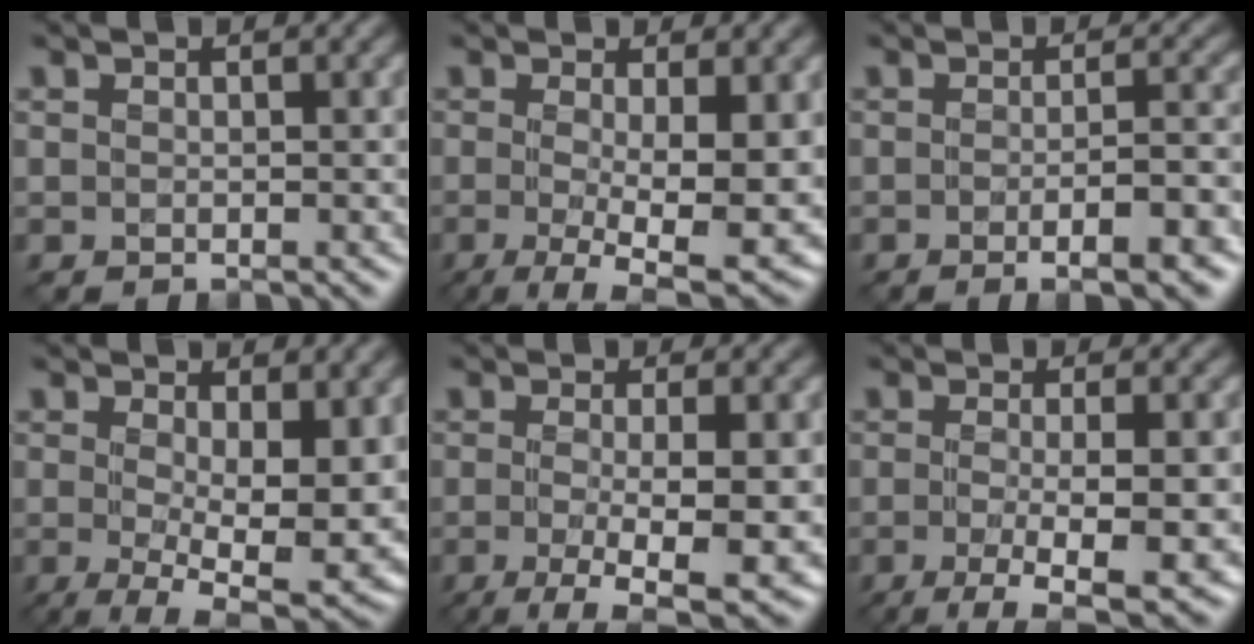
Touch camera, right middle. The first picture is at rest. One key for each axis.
{"total": 9.1, "fx": -1.3, "fy": 2.6, "fz": 8.6, "tx": -0.144, "ty": -0.024, "tz": -0.013}
{"total": 5.1, "fx": -2.0, "fy": 1.3, "fz": 4.4, "tx": -0.053, "ty": 0.002, "tz": -0.026}
{"total": 9.9, "fx": -0.4, "fy": 3.8, "fz": 9.2, "tx": -0.150, "ty": -0.023, "tz": 0.000}
{"total": 8.5, "fx": -2.3, "fy": 2.2, "fz": 7.9, "tx": -0.132, "ty": -0.022, "tz": -0.029}
{"total": 7.7, "fx": -2.6, "fy": 2.0, "fz": 7.0, "tx": -0.110, "ty": -0.017, "tz": -0.035}